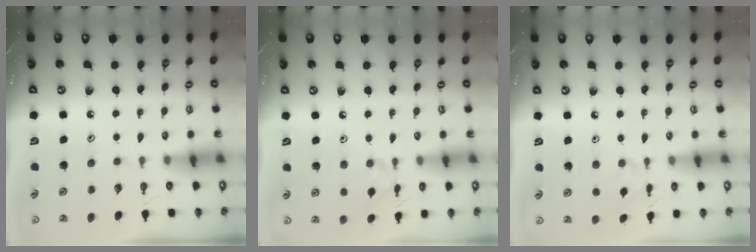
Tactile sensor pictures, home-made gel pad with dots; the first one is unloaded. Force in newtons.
{"total": 3.7, "press": 3.7, "slide": 0.5}
{"total": 2.8, "press": 2.7, "slide": 0.6}